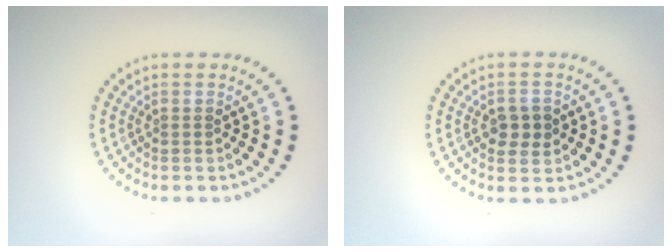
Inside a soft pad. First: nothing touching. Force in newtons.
{"total": 2.2, "press": 2.2, "slide": 0.2}